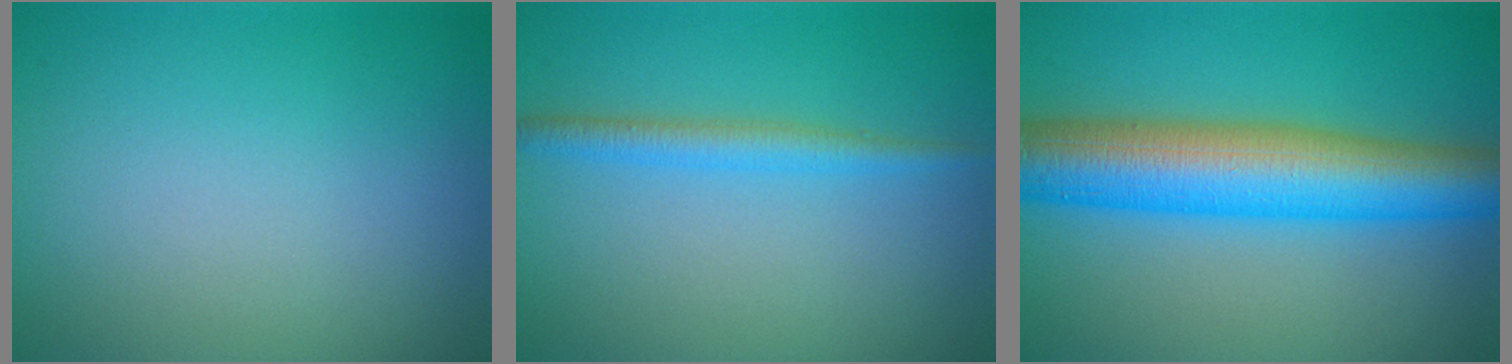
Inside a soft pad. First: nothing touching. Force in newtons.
{"total": 2.1, "press": 2.1, "slide": 0.2}
{"total": 10.3, "press": 10.3, "slide": 0.1}